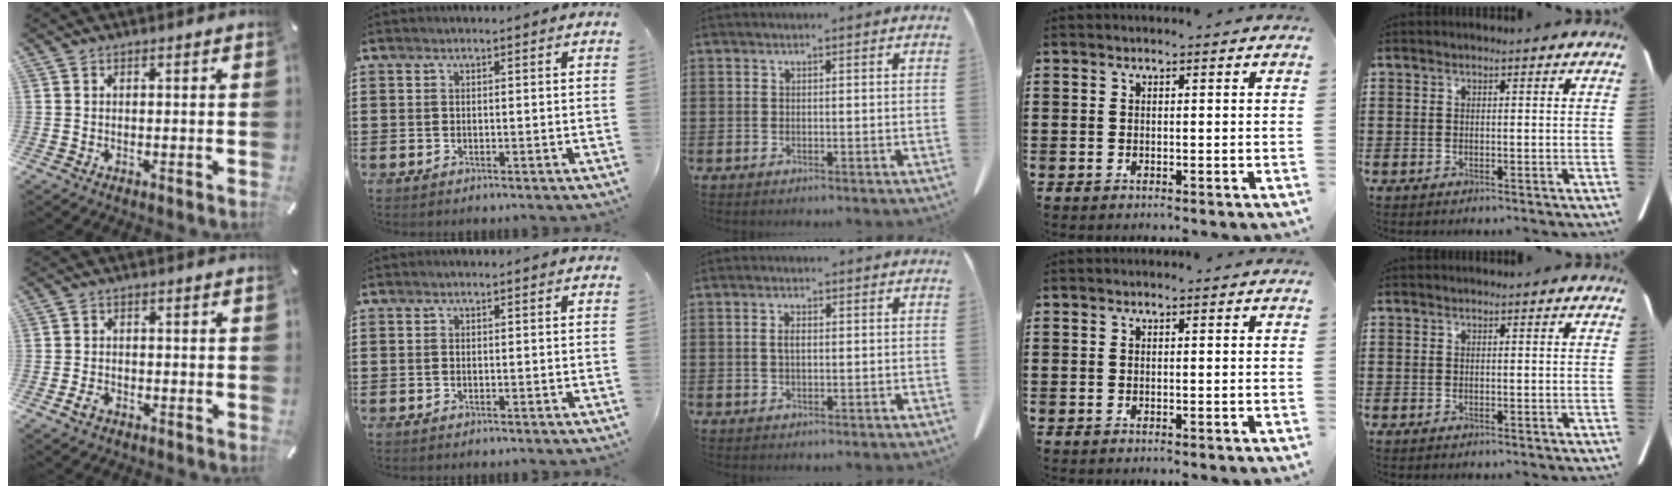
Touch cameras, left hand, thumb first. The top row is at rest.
{"thumb": {"total": 2.5, "force": [-1.3, 1.7, 1.3], "torque": [-0.031, 0.004, -0.027]}, "middle": {"total": 2.1, "force": [0.3, 0.9, 1.9], "torque": [-0.039, 0.004, 0.005]}}